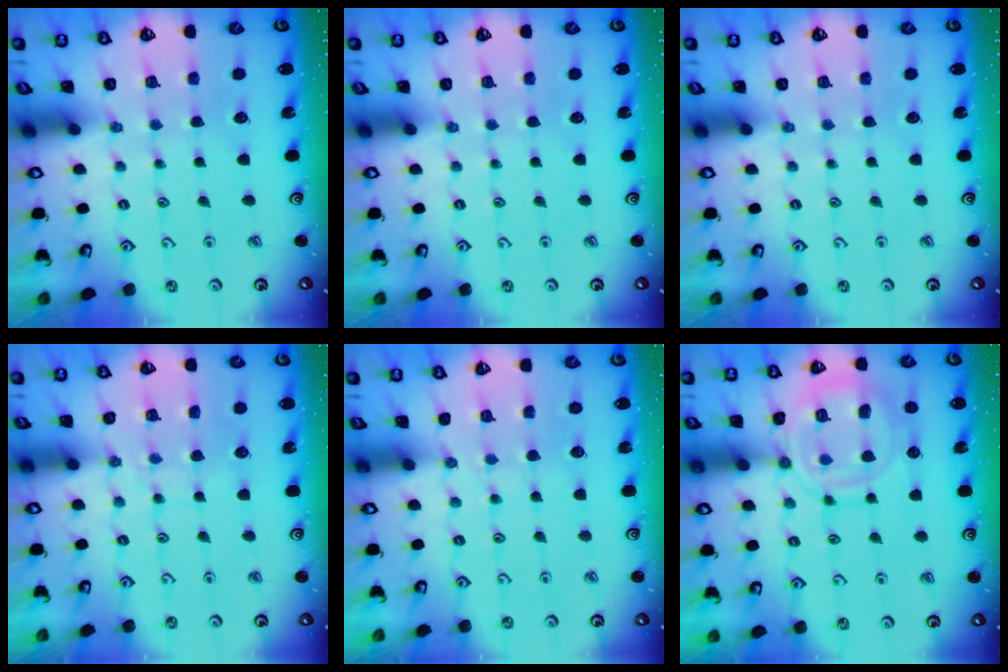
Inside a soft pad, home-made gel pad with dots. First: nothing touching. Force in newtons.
{"total": 0.0}
{"total": 0.0}
{"total": 7.3, "press": 7.2, "slide": 0.8}
{"total": 5.8, "press": 5.8, "slide": 0.8}
{"total": 12.3, "press": 12.3, "slide": 1.1}